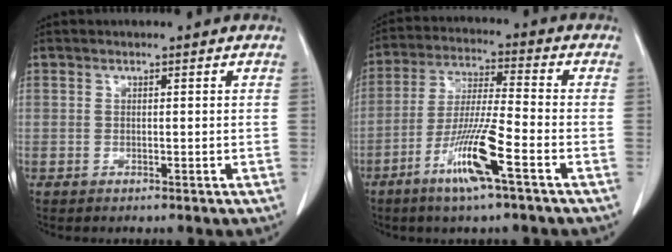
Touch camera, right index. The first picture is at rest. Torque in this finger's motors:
{"motor_torque": [1.09, -0.87, 0.30, 0.11]}